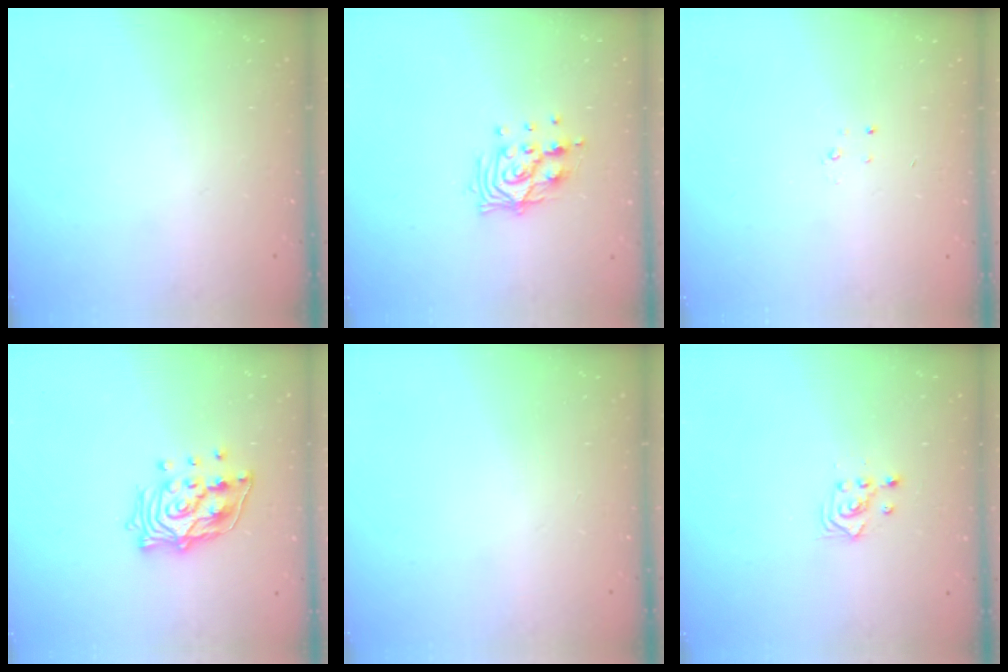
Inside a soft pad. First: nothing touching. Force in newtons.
{"total": 11.0, "press": 11.0, "slide": 1.3}
{"total": 2.3, "press": 2.3, "slide": 0.3}
{"total": 13.8, "press": 13.7, "slide": 1.6}
{"total": 0.0}
{"total": 2.3, "press": 2.3, "slide": 0.3}